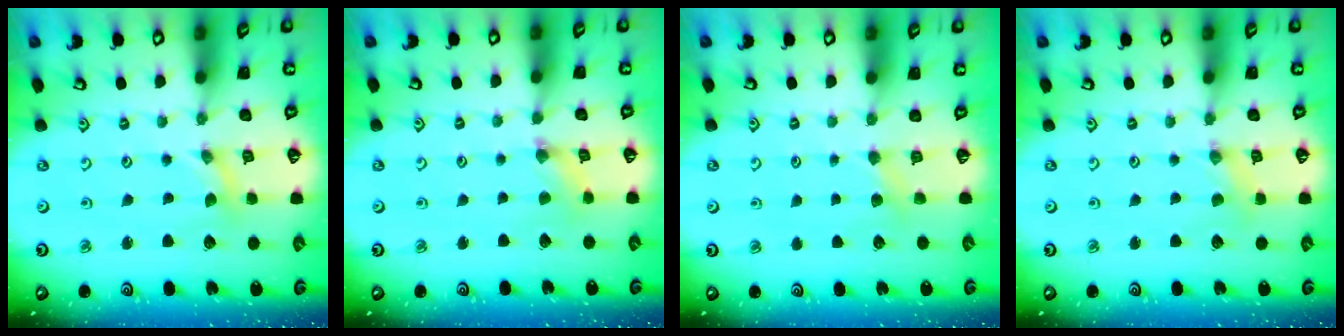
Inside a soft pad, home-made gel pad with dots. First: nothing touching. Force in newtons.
{"total": 1.5, "press": 1.4, "slide": 0.3}
{"total": 2.9, "press": 2.9, "slide": 0.5}
{"total": 1.3, "press": 1.2, "slide": 0.3}